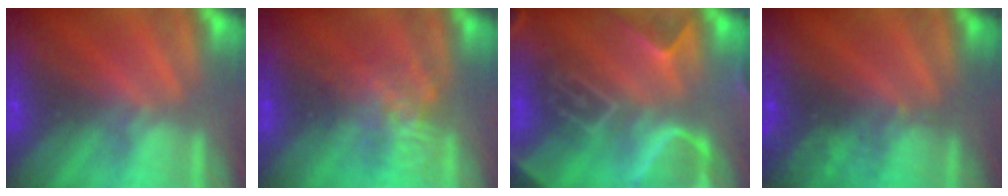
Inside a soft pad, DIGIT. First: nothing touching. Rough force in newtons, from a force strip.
{"total": 4.7}
{"total": 9.7}
{"total": 2.8}